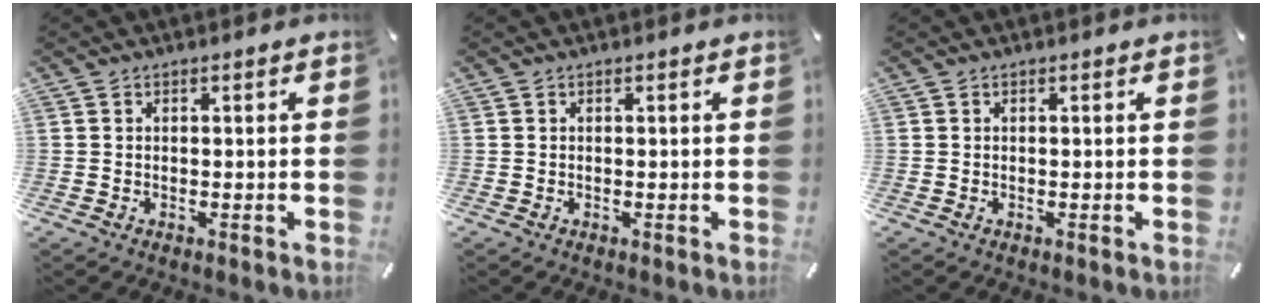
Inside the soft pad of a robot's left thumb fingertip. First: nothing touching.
{"total": 0.0}
{"total": 0.0}